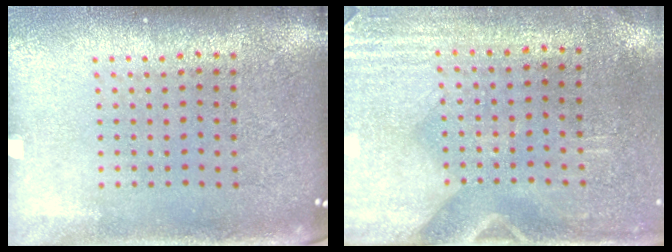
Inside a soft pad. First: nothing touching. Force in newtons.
{"total": 2.9, "press": 2.5, "slide": 1.4}